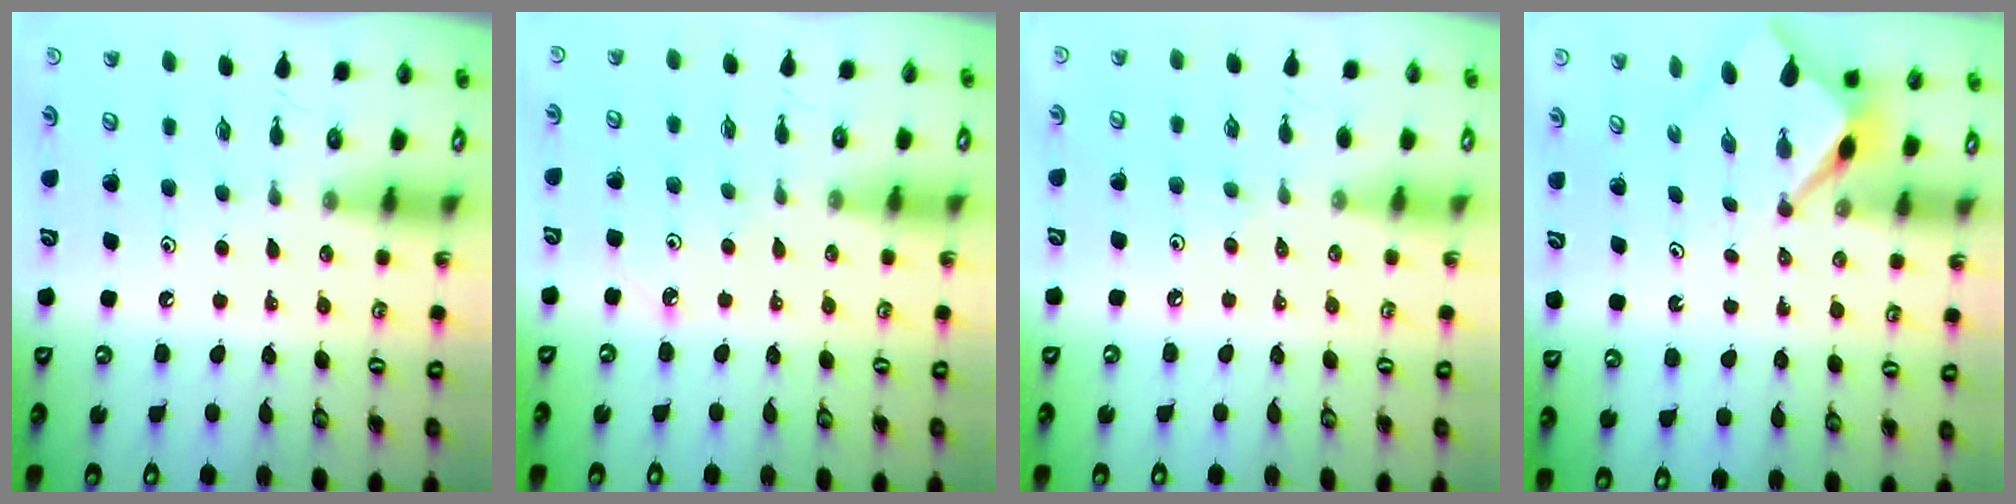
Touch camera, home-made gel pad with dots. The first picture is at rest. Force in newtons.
{"total": 2.5, "press": 2.5, "slide": 0.3}
{"total": 5.1, "press": 5.0, "slide": 0.6}
{"total": 3.2, "press": 3.2, "slide": 0.2}